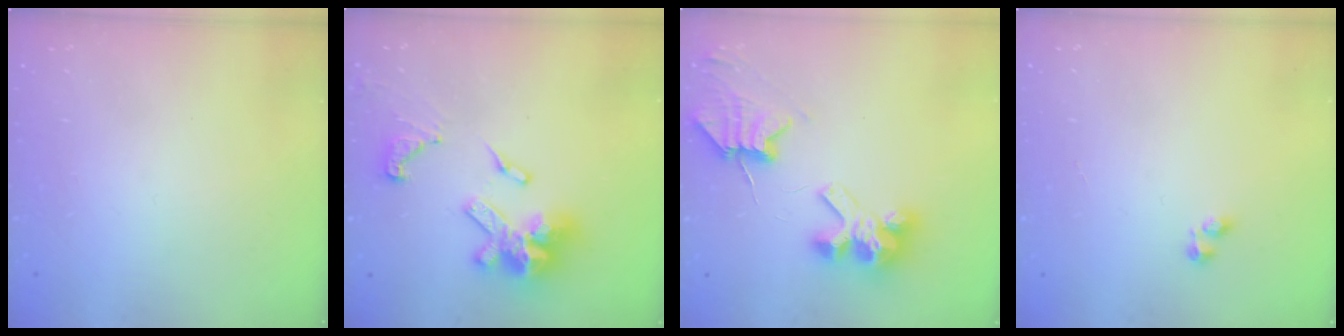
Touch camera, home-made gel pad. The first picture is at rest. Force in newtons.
{"total": 17.8, "press": 17.7, "slide": 1.7}
{"total": 8.0, "press": 7.9, "slide": 1.0}
{"total": 1.2, "press": 1.0, "slide": 0.6}